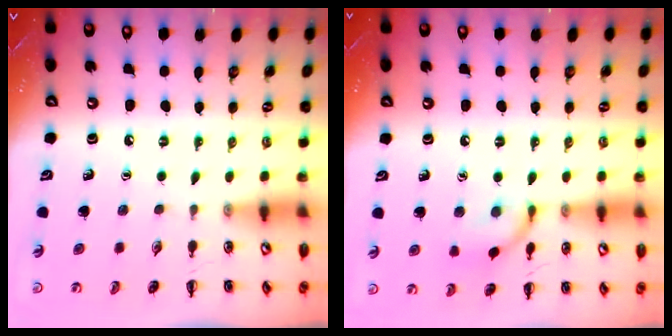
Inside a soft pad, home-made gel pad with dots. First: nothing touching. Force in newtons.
{"total": 9.6, "press": 9.6, "slide": 0.4}